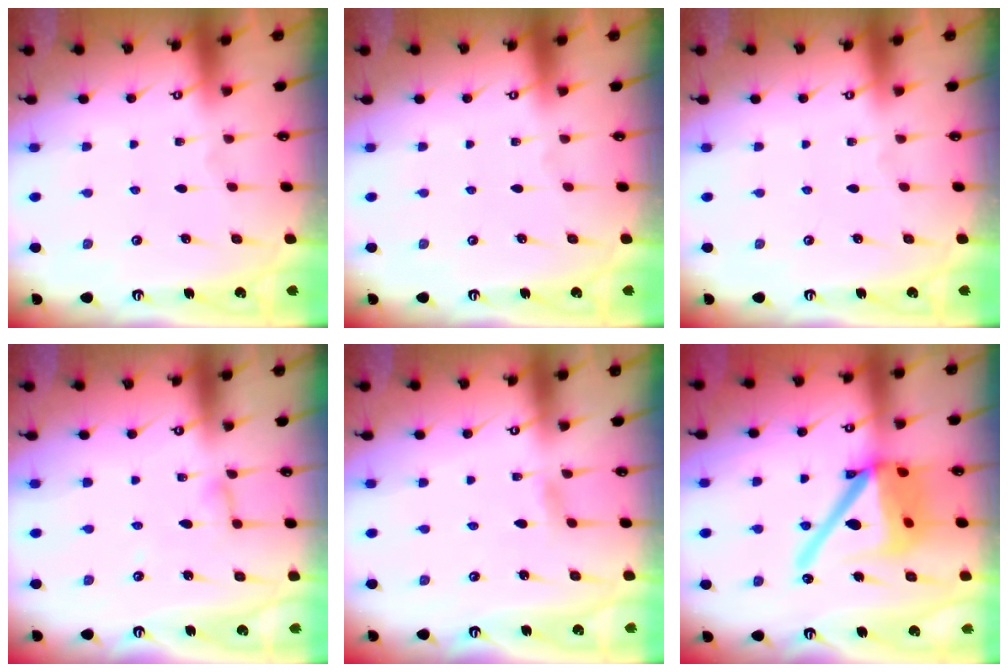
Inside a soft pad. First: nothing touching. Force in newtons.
{"total": 0.0}
{"total": 0.0}
{"total": 3.7, "press": 3.7, "slide": 0.3}
{"total": 2.4, "press": 2.4, "slide": 0.3}
{"total": 20.2, "press": 20.0, "slide": 2.7}